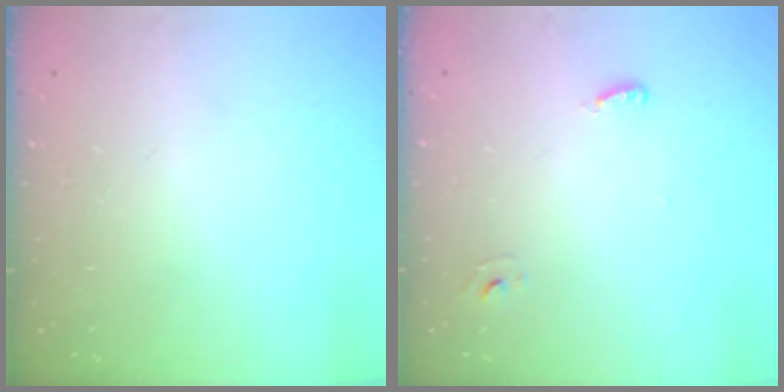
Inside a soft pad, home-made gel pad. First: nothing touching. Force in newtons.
{"total": 2.6, "press": 2.5, "slide": 0.6}